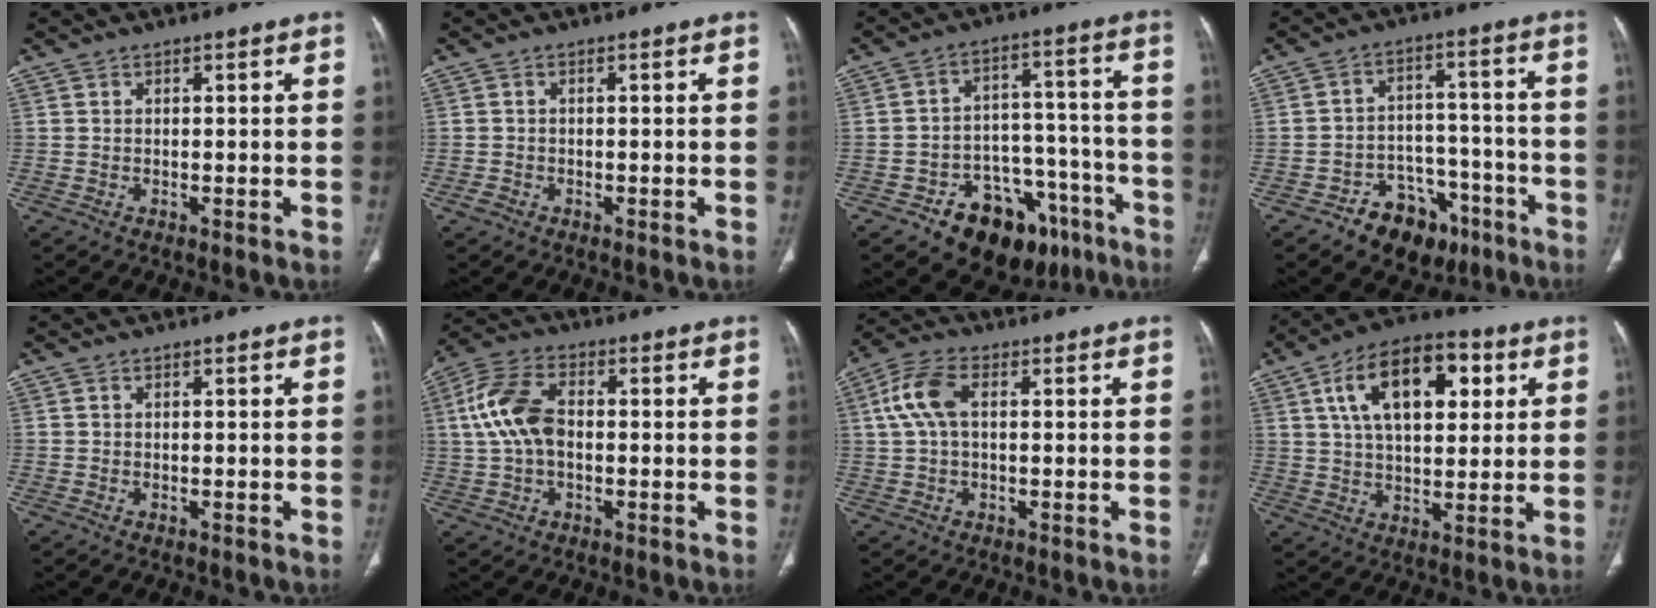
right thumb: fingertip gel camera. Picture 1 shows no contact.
{"total": 1.2, "force": [-0.7, 0.9, 0.4], "torque": [-0.009, 0.003, -0.013]}
{"total": 17.7, "force": [-11.0, 10.9, 8.6], "torque": [-0.070, 0.101, -0.154]}
{"total": 11.3, "force": [-7.1, 7.7, 4.3], "torque": [-0.022, 0.070, -0.099]}
{"total": 0.0}
{"total": 10.6, "force": [0.5, 6.5, 8.4], "torque": [-0.178, 0.023, 0.006]}
{"total": 7.6, "force": [1.3, 4.1, 6.2], "torque": [-0.140, 0.022, 0.025]}
{"total": 17.3, "force": [5.9, 9.3, 13.4], "torque": [-0.190, 0.003, 0.094]}